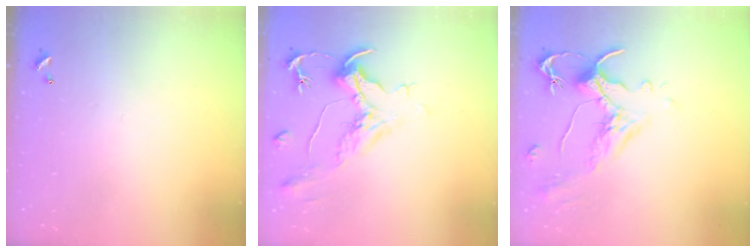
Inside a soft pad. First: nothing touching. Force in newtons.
{"total": 2.3, "press": 1.8, "slide": 1.3}
{"total": 1.6, "press": 1.1, "slide": 1.1}